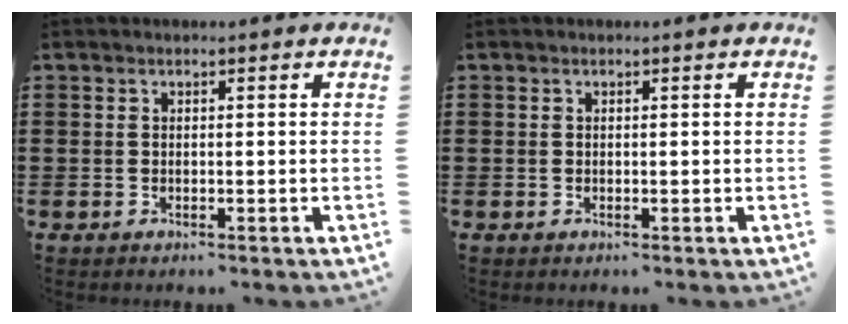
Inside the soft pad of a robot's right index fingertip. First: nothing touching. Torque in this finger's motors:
{"motor_torque": [0.03, 0.03, 0.00, 0.00]}